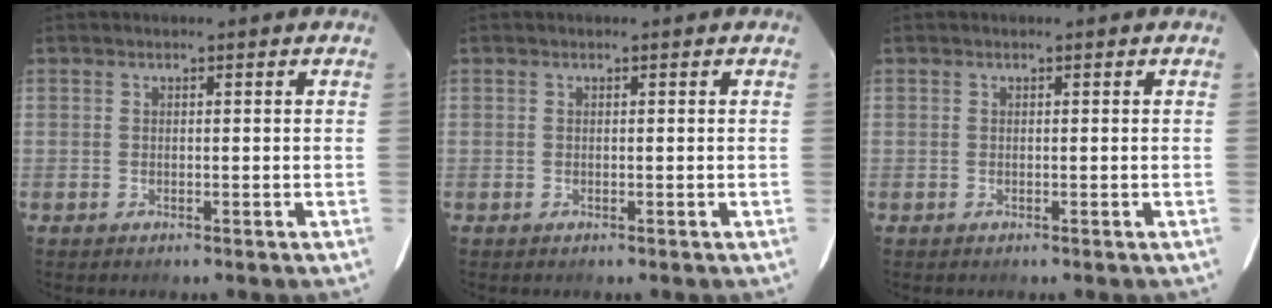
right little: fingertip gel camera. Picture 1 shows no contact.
{"total": 0.0}
{"total": 0.0}